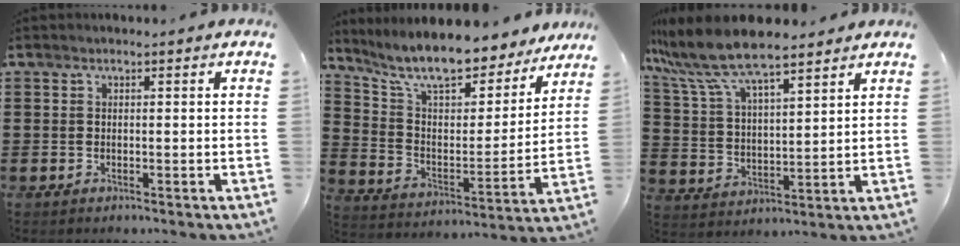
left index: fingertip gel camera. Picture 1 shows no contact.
{"total": 10.6, "force": [9.3, 1.6, 4.8], "torque": [-0.125, -0.058, 0.161]}
{"total": 9.9, "force": [8.3, 1.7, 5.1], "torque": [-0.130, -0.030, 0.145]}